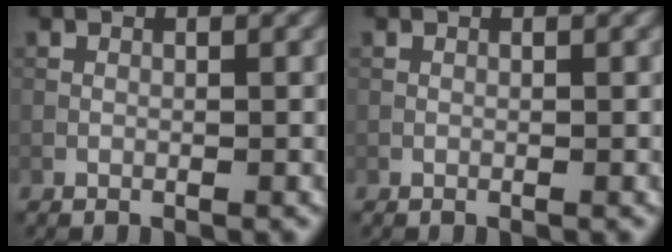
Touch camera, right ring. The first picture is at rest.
{"total": 0.0}